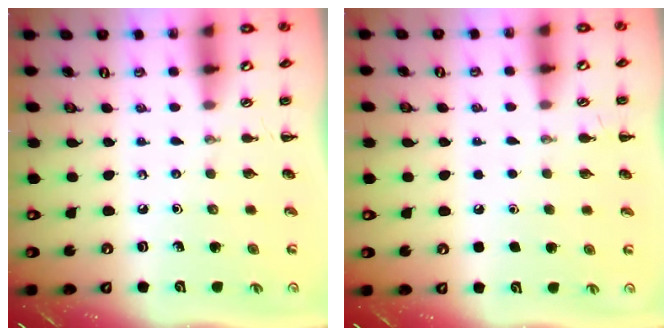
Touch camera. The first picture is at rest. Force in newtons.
{"total": 1.8, "press": 1.8, "slide": 0.1}